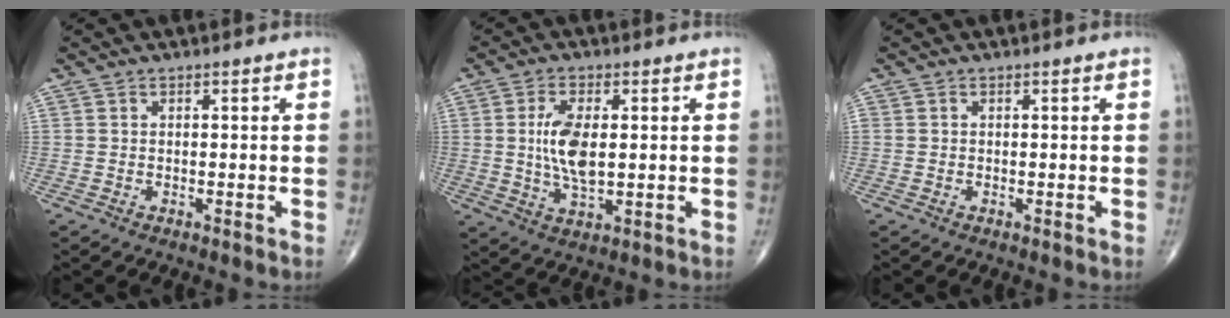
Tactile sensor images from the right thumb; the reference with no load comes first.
{"total": 8.5, "force": [0.7, 3.9, 7.5], "torque": [-0.147, -0.011, 0.016]}
{"total": 0.0}